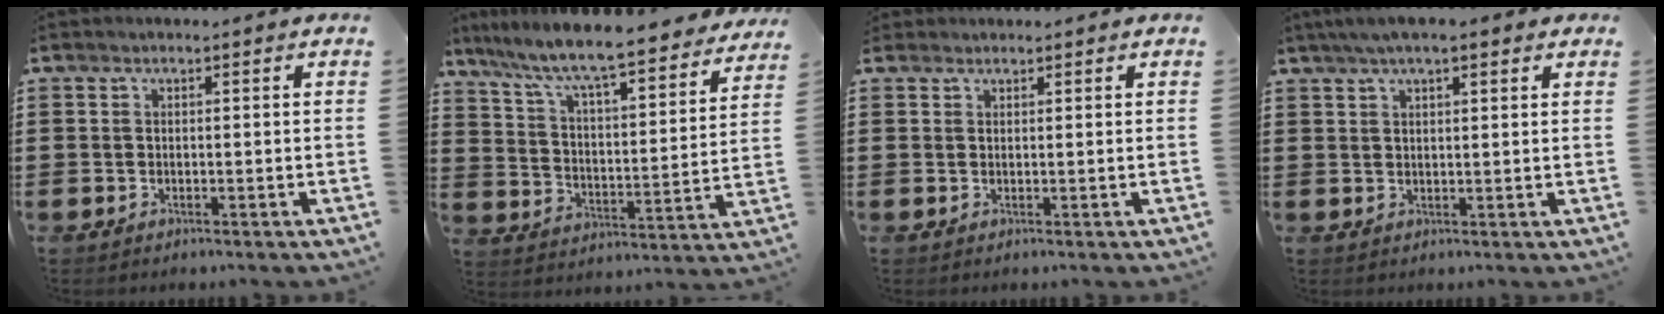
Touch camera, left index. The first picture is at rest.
{"total": 7.7, "force": [7.0, 0.1, 3.4], "torque": [-0.095, -0.054, 0.113]}
{"total": 0.9, "force": [0.8, 0.4, 0.0], "torque": [-0.003, 0.002, 0.016]}
{"total": 4.0, "force": [2.7, 1.0, 2.7], "torque": [-0.058, 0.007, 0.048]}